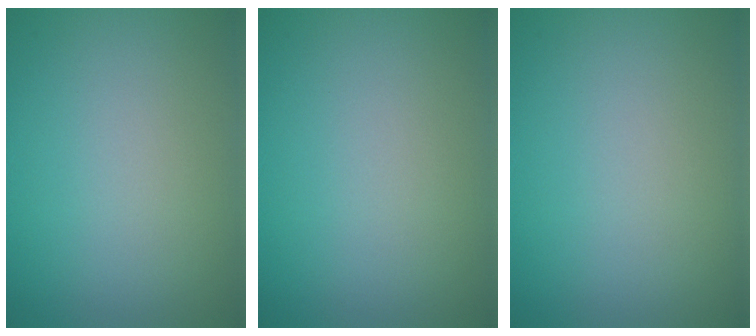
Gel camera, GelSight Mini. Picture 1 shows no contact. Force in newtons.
{"total": 0.0}
{"total": 0.0}